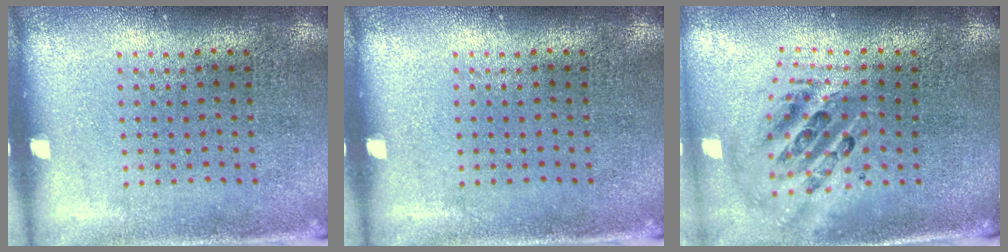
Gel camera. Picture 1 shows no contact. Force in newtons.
{"total": 0.0}
{"total": 2.5, "press": 1.8, "slide": 1.8}